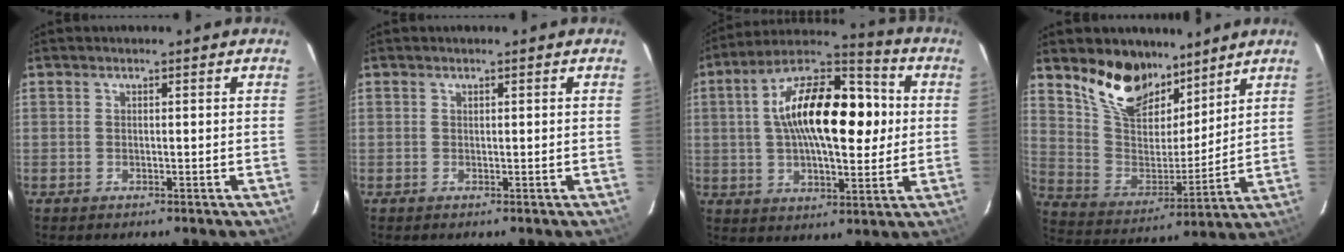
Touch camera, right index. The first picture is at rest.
{"total": 0.0}
{"total": 20.9, "force": [2.6, 9.3, 18.5], "torque": [-0.318, 0.034, 0.035]}
{"total": 14.8, "force": [10.7, 7.4, 7.1], "torque": [-0.152, 0.010, 0.206]}